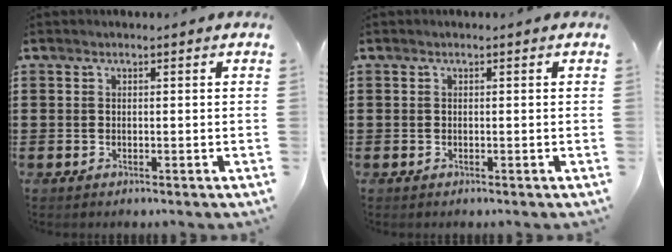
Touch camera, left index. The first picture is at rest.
{"total": 0.0}